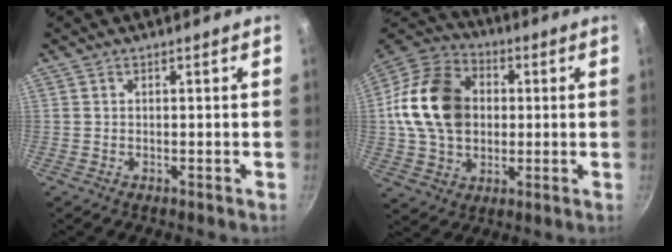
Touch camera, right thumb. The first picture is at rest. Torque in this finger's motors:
{"motor_torque": [1.39, 3.62, 1.24, -0.49, 0.19]}